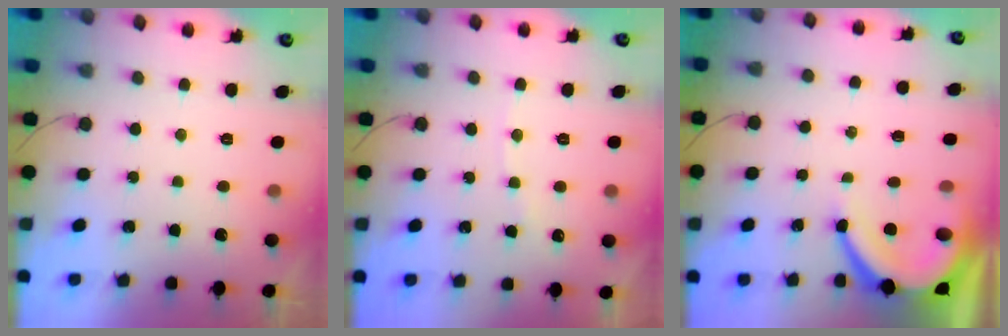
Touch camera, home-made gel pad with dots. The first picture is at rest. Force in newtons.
{"total": 4.3, "press": 4.3, "slide": 0.6}
{"total": 9.1, "press": 9.0, "slide": 0.8}